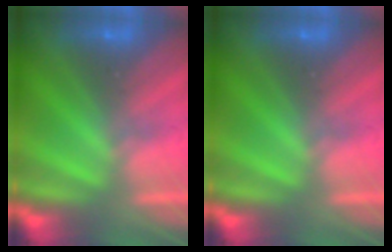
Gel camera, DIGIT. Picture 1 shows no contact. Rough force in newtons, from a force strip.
{"total": 0.0}